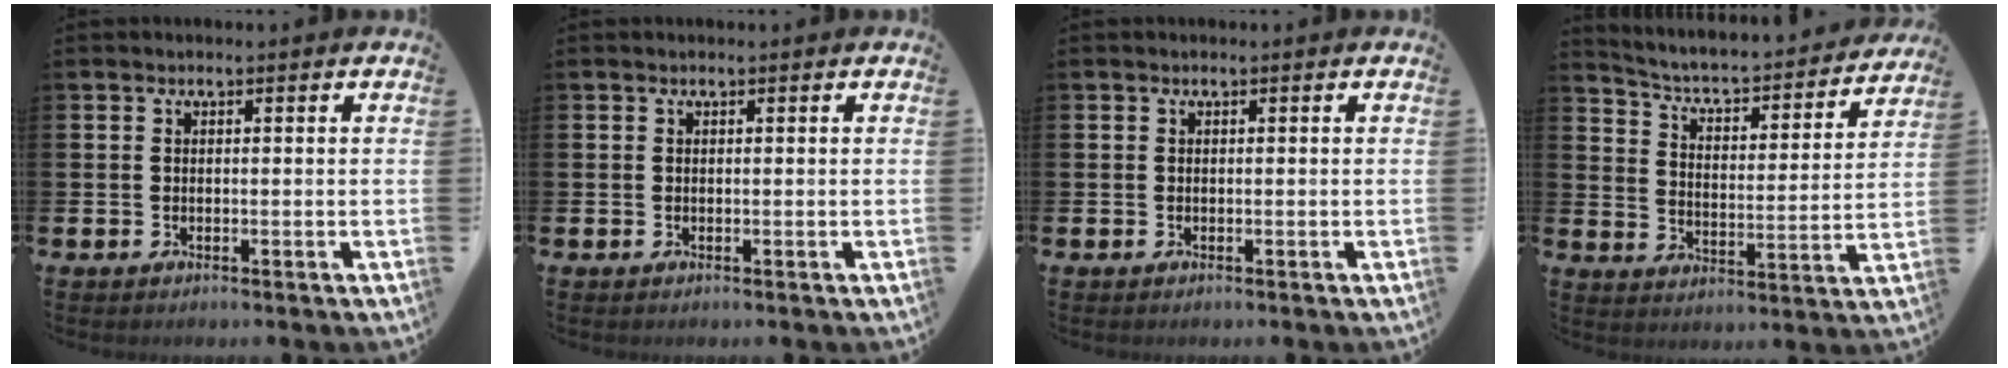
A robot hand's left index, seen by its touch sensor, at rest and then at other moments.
{"total": 0.0}
{"total": 0.0}
{"total": 4.6, "force": [4.2, 1.0, 1.7], "torque": [-0.062, -0.040, 0.061]}